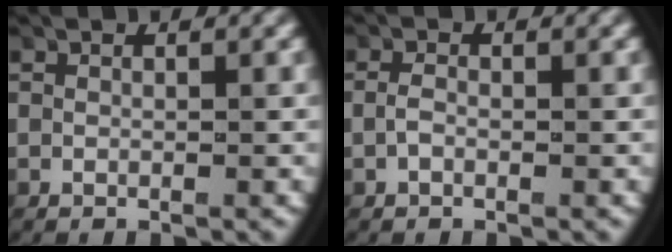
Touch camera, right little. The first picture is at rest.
{"total": 0.9, "force": [-0.5, 0.5, 0.6], "torque": [-0.019, -0.001, -0.009]}